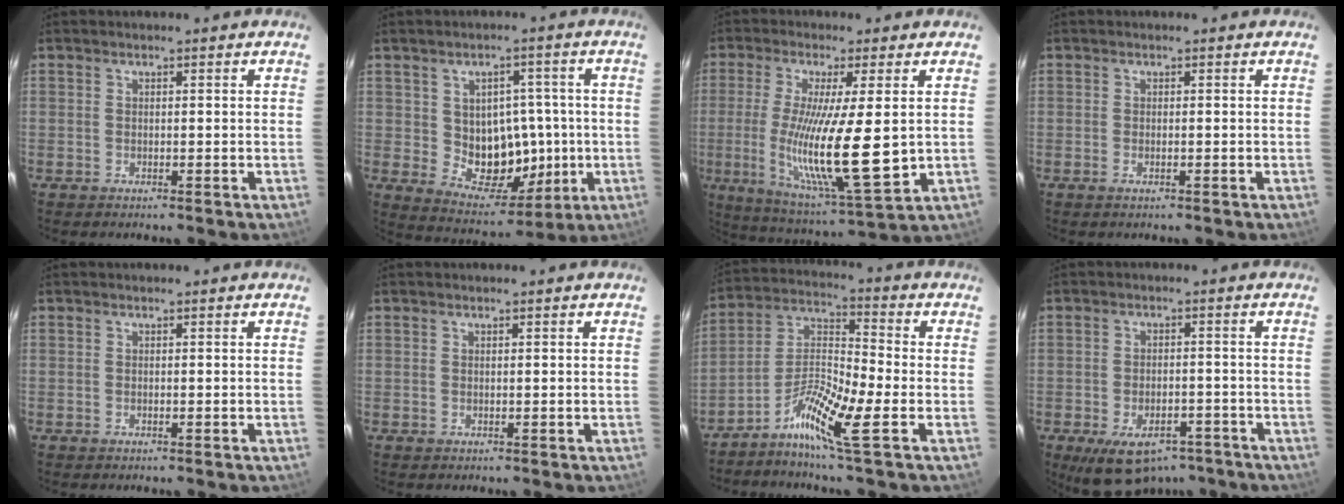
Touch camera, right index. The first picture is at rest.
{"total": 11.2, "force": [-0.3, 7.6, 8.3], "torque": [-0.118, 0.020, 0.019]}
{"total": 16.2, "force": [-0.7, 1.7, 16.1], "torque": [-0.303, -0.038, -0.007]}
{"total": 0.8, "force": [-0.3, -0.1, 0.7], "torque": [-0.011, -0.001, -0.005]}
{"total": 0.0}
{"total": 0.0}
{"total": 10.8, "force": [-5.2, 0.1, 9.4], "torque": [-0.184, -0.007, -0.108]}
{"total": 10.6, "force": [-7.2, 5.6, 5.4], "torque": [-0.088, 0.001, -0.107]}